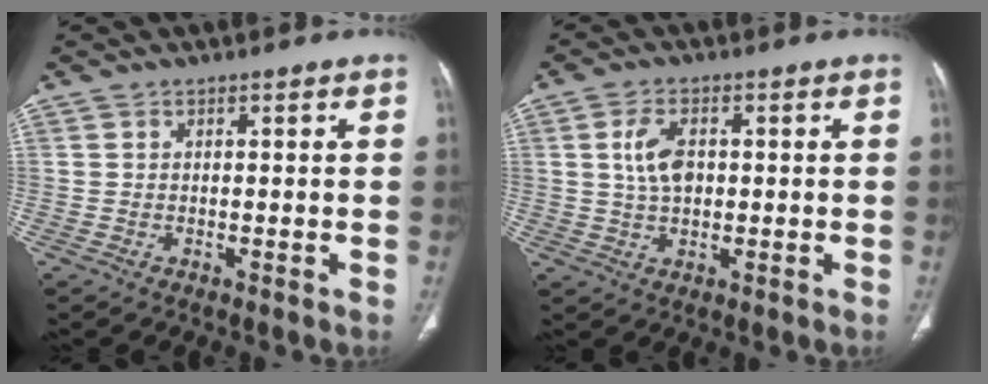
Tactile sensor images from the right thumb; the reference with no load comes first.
{"total": 5.9, "force": [1.0, 3.4, 4.7], "torque": [-0.090, 0.002, 0.019]}